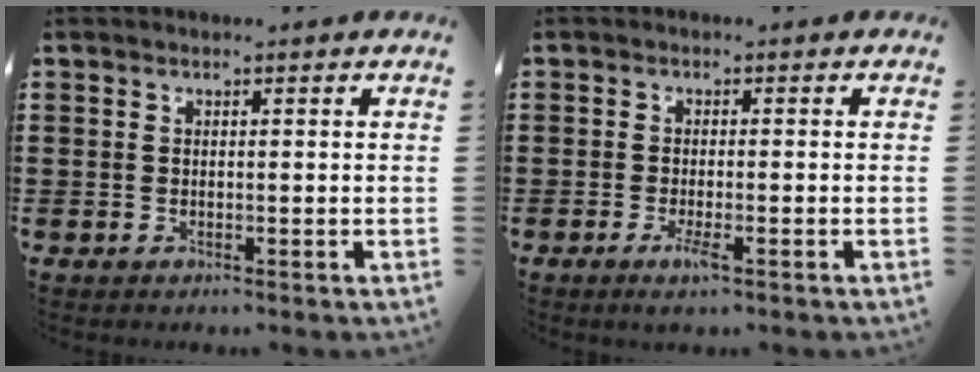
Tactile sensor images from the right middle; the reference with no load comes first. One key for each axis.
{"total": 2.4, "fx": -1.2, "fy": 0.4, "fz": 2.1, "tx": -0.042, "ty": -0.004, "tz": -0.023}